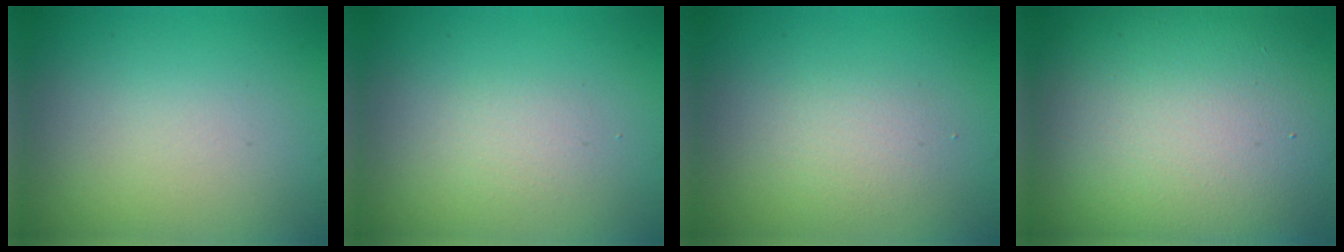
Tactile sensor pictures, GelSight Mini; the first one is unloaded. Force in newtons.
{"total": 1.2, "press": 1.2, "slide": 0.1}
{"total": 1.7, "press": 1.7, "slide": 0.2}
{"total": 16.6, "press": 16.6, "slide": 0.7}